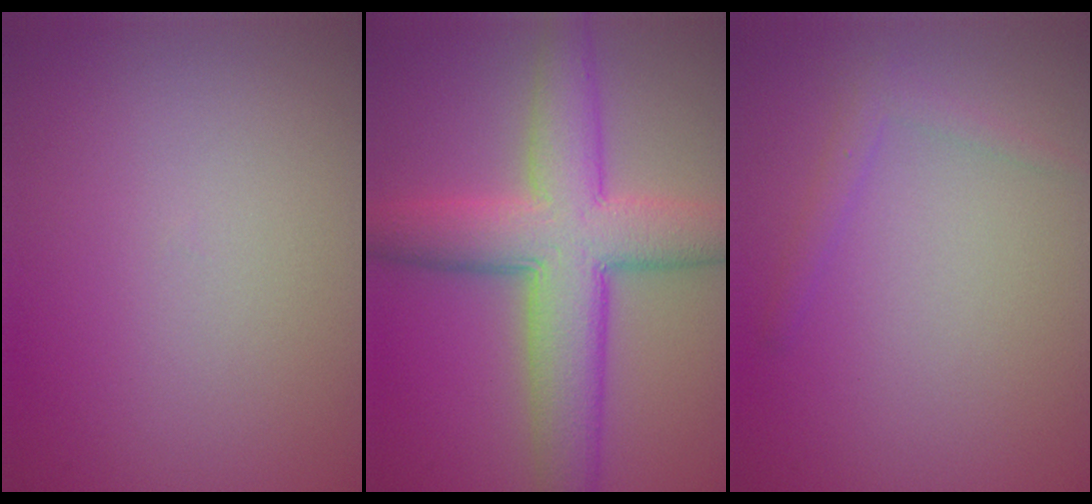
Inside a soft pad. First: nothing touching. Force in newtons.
{"total": 8.7, "press": 8.7, "slide": 0.4}
{"total": 1.3, "press": 1.3, "slide": 0.1}